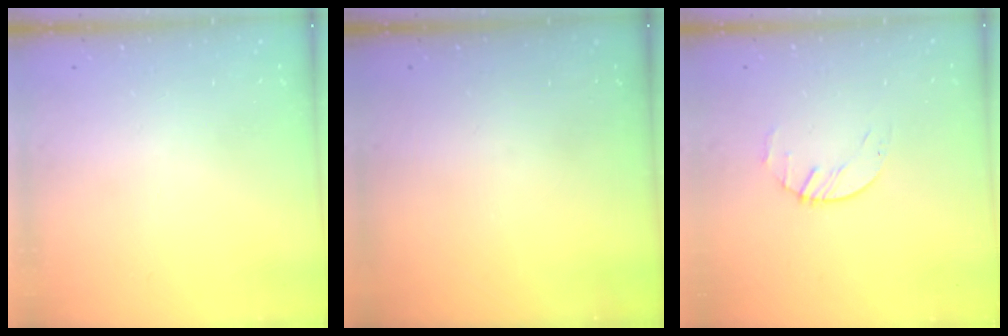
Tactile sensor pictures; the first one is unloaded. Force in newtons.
{"total": 0.0}
{"total": 2.2, "press": 2.2, "slide": 0.4}